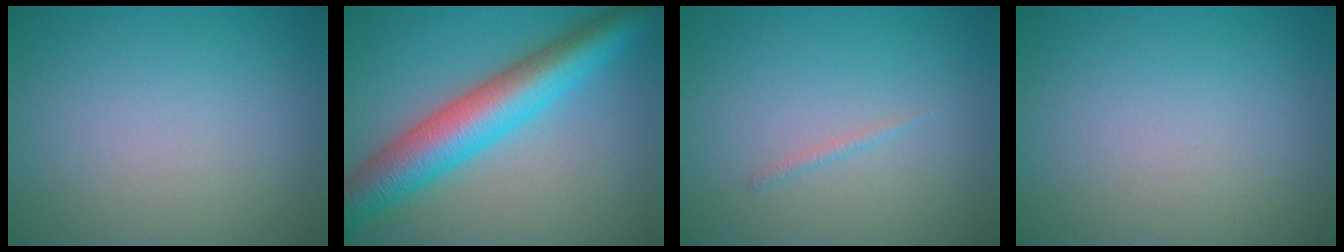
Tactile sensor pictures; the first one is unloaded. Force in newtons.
{"total": 8.4, "press": 8.4, "slide": 0.1}
{"total": 0.5, "press": 0.5, "slide": 0.1}
{"total": 0.0}